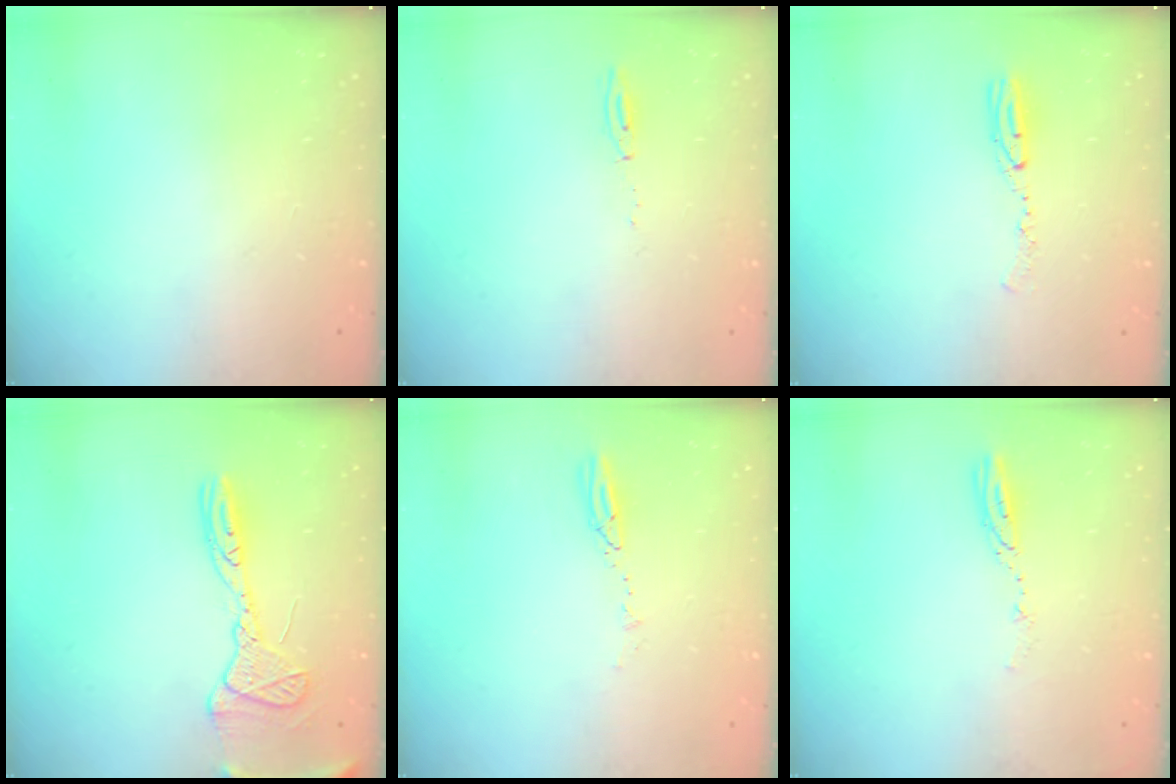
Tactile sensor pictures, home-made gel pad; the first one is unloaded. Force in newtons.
{"total": 4.8, "press": 4.7, "slide": 1.0}
{"total": 6.3, "press": 6.0, "slide": 1.7}
{"total": 14.7, "press": 14.6, "slide": 1.4}
{"total": 3.9, "press": 3.8, "slide": 0.4}
{"total": 4.0, "press": 3.9, "slide": 0.5}